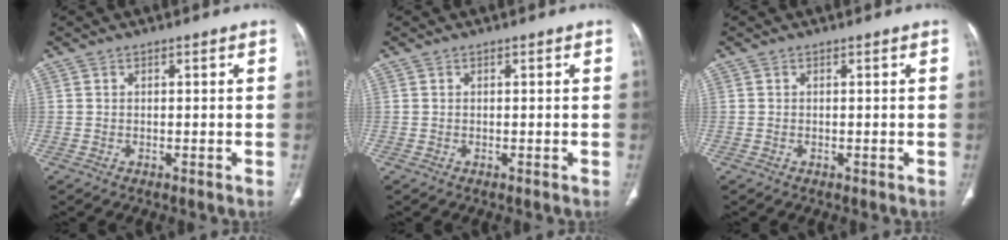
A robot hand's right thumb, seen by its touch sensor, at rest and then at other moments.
{"total": 0.0}
{"total": 0.0}